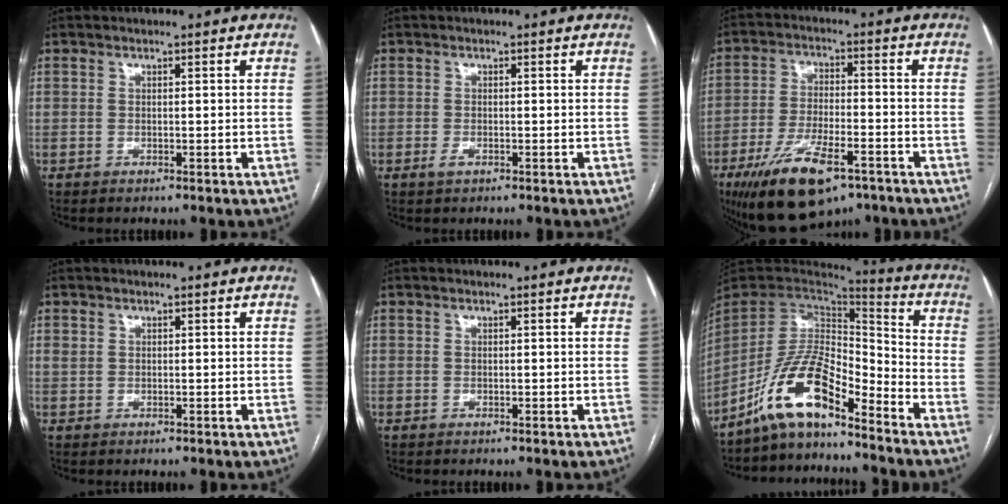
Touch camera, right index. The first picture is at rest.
{"total": 1.1, "force": [-0.5, 0.5, 0.8], "torque": [-0.014, 0.000, -0.003]}
{"total": 13.8, "force": [-8.4, 4.7, 9.9], "torque": [-0.185, -0.011, -0.135]}
{"total": 0.8, "force": [0.3, 0.7, 0.3], "torque": [-0.006, 0.008, 0.006]}
{"total": 0.0}
{"total": 12.2, "force": [-9.0, 3.1, 7.6], "torque": [-0.150, 0.024, -0.166]}